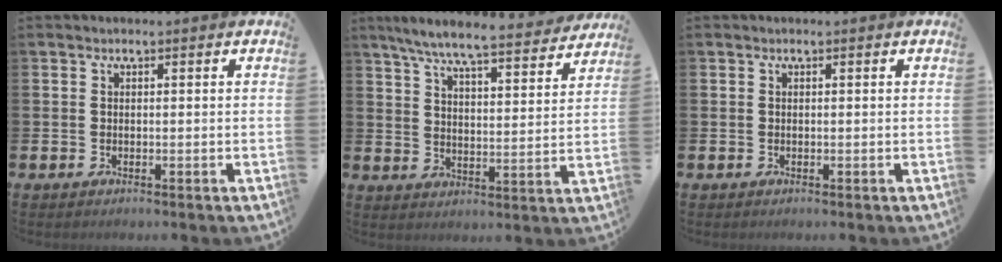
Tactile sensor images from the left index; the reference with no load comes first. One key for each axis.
{"total": 7.8, "fx": 7.2, "fy": 0.5, "fz": 2.8, "tx": -0.078, "ty": -0.045, "tz": 0.124}
{"total": 0.0}